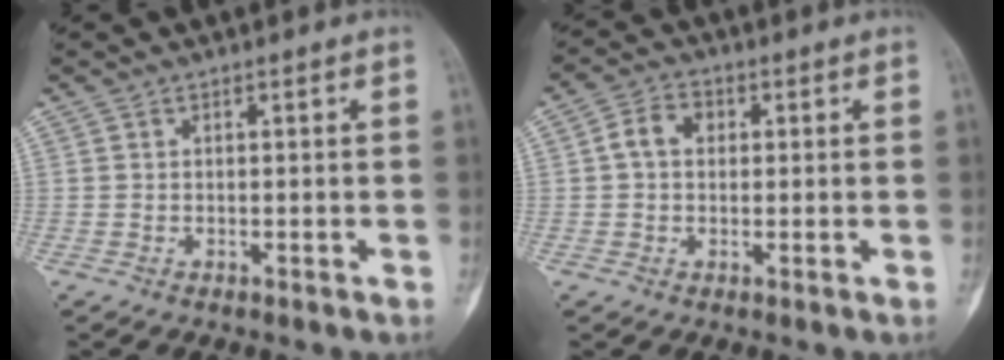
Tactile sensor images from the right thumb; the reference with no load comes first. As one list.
[{"total": 4.8, "force": [0.6, 3.6, 3.0], "torque": [-0.046, 0.015, 0.004]}]